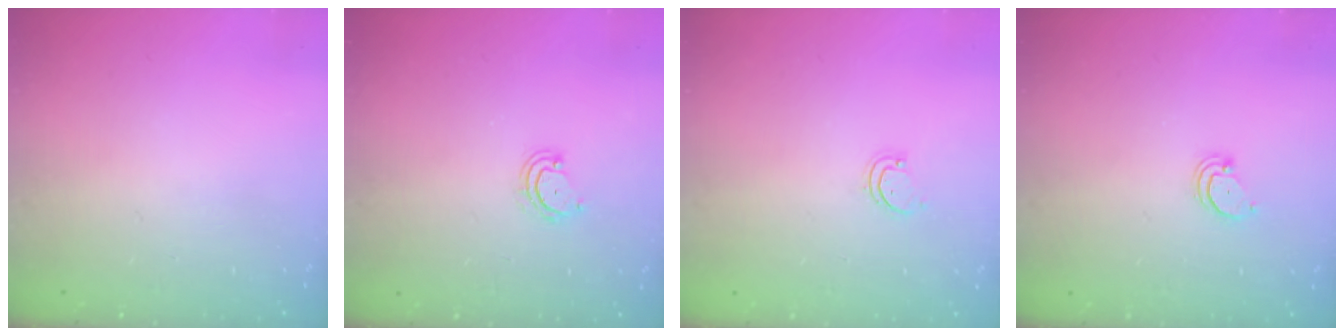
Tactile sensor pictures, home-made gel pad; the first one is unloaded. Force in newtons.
{"total": 4.0, "press": 4.0, "slide": 0.3}
{"total": 1.7, "press": 1.7, "slide": 0.3}
{"total": 2.0, "press": 2.0, "slide": 0.2}